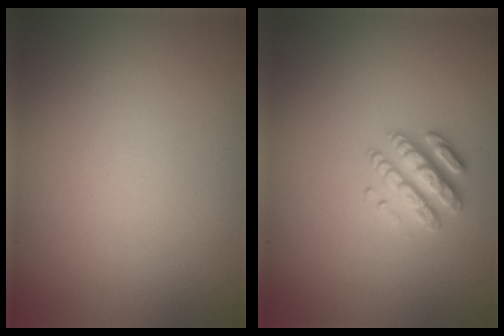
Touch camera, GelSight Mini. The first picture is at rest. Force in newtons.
{"total": 2.6, "press": 2.6, "slide": 0.6}